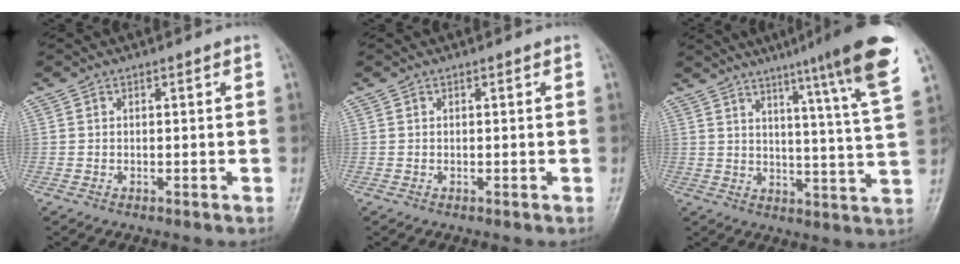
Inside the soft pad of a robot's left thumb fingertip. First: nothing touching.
{"total": 0.0}
{"total": 17.1, "force": [10.8, 0.0, 13.2], "torque": [-0.177, -0.051, 0.132]}